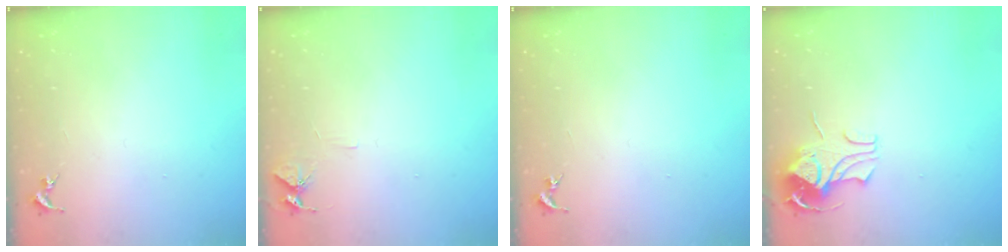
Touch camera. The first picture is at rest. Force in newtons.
{"total": 5.4, "press": 5.4, "slide": 0.6}
{"total": 0.0}
{"total": 8.9, "press": 8.9, "slide": 0.7}